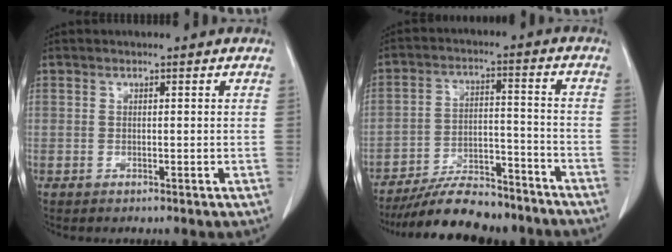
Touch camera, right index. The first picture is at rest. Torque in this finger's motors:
{"motor_torque": [0.78, -0.90, 0.68, 0.21]}